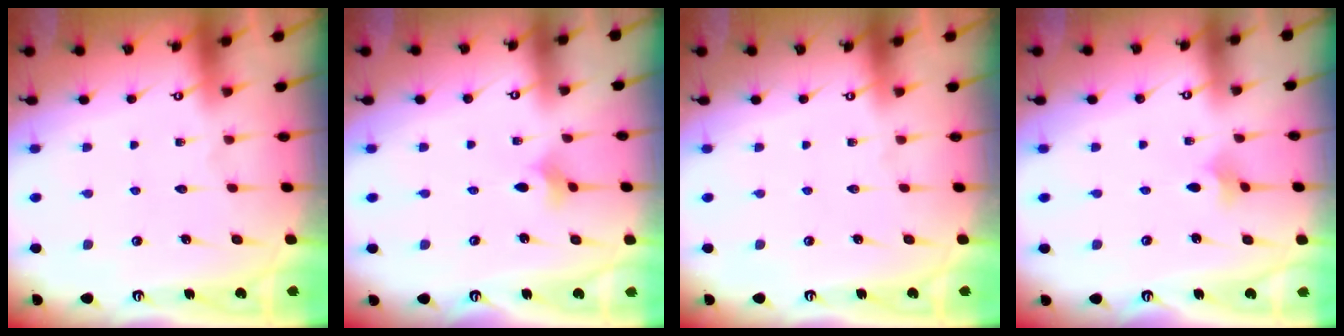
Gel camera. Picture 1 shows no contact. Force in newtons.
{"total": 2.4, "press": 2.4, "slide": 0.5}
{"total": 0.0}
{"total": 2.1, "press": 2.1, "slide": 0.4}